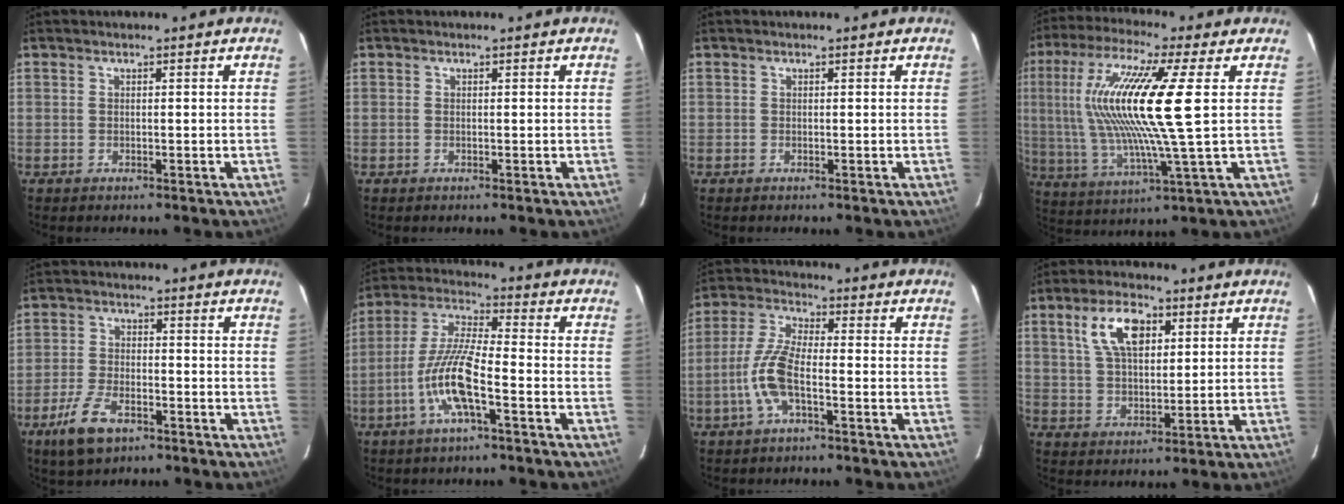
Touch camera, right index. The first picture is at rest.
{"total": 0.0}
{"total": 0.0}
{"total": 18.7, "force": [3.3, 1.5, 18.4], "torque": [-0.349, 0.004, 0.064]}
{"total": 8.5, "force": [-5.1, 4.0, 5.4], "torque": [-0.133, -0.007, -0.096]}
{"total": 11.2, "force": [-4.6, 1.7, 10.1], "torque": [-0.217, 0.000, -0.093]}
{"total": 8.8, "force": [-3.0, 2.4, 7.9], "torque": [-0.179, 0.004, -0.064]}
{"total": 9.5, "force": [3.9, 4.7, 7.2], "torque": [-0.138, 0.020, 0.075]}